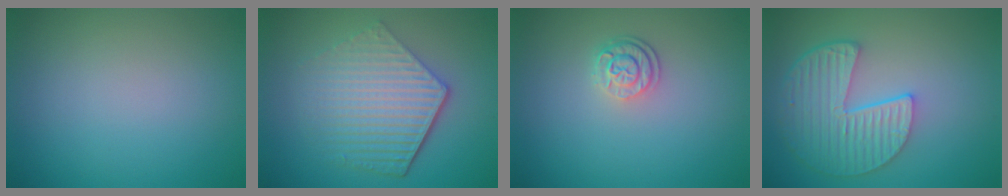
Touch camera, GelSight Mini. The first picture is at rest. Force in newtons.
{"total": 6.2, "press": 4.5, "slide": 4.3}
{"total": 2.5, "press": 1.9, "slide": 1.6}
{"total": 6.2, "press": 4.7, "slide": 4.0}